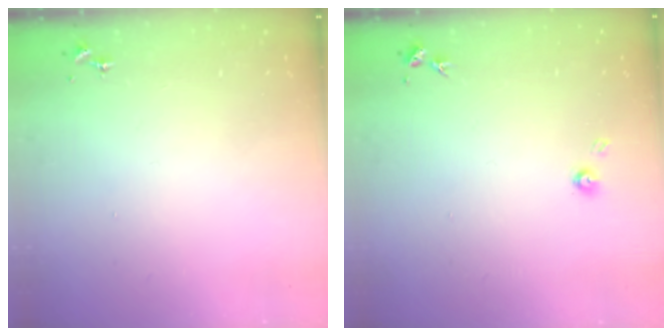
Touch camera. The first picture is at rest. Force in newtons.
{"total": 3.2, "press": 3.2, "slide": 0.3}